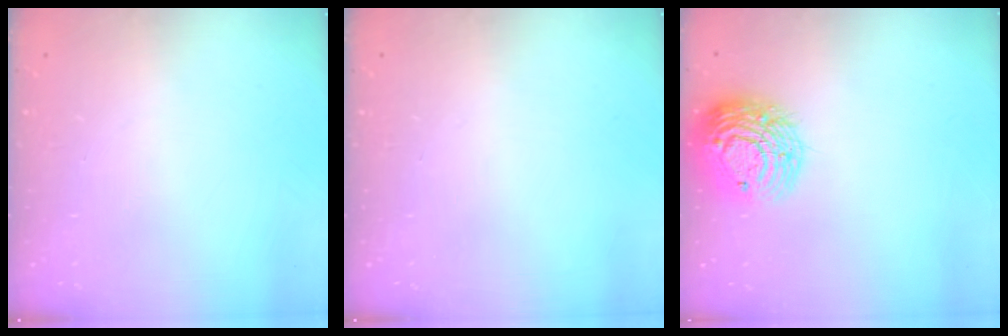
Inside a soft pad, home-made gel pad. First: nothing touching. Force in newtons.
{"total": 0.0}
{"total": 15.1, "press": 15.1, "slide": 1.2}